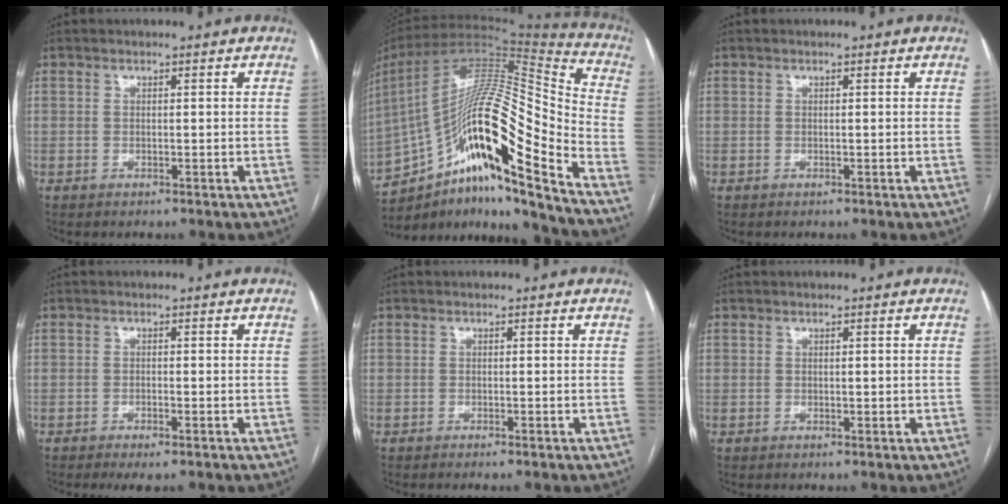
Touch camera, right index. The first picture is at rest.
{"total": 27.2, "force": [-15.0, 3.7, 22.4], "torque": [-0.379, 0.025, -0.256]}
{"total": 0.0}
{"total": 2.5, "force": [-1.6, 0.4, 1.9], "torque": [-0.032, -0.004, -0.024]}
{"total": 0.5, "force": [-0.4, -0.1, 0.4], "torque": [-0.008, 0.001, -0.008]}
{"total": 0.7, "force": [0.2, 0.5, 0.5], "torque": [-0.006, -0.002, 0.004]}